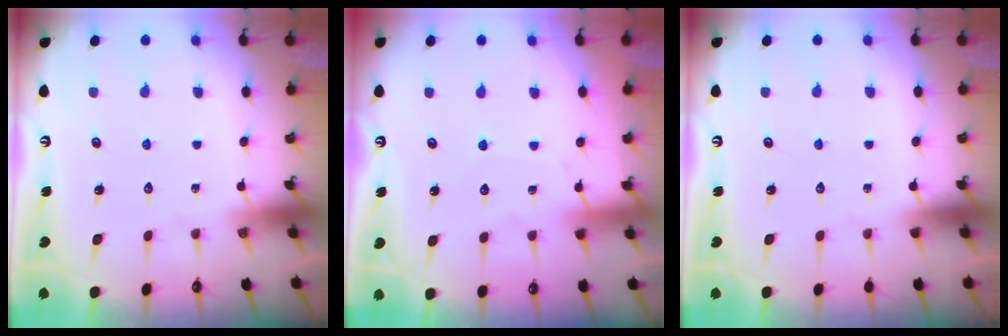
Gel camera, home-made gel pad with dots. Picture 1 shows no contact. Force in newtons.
{"total": 4.0, "press": 3.9, "slide": 0.5}
{"total": 0.0}